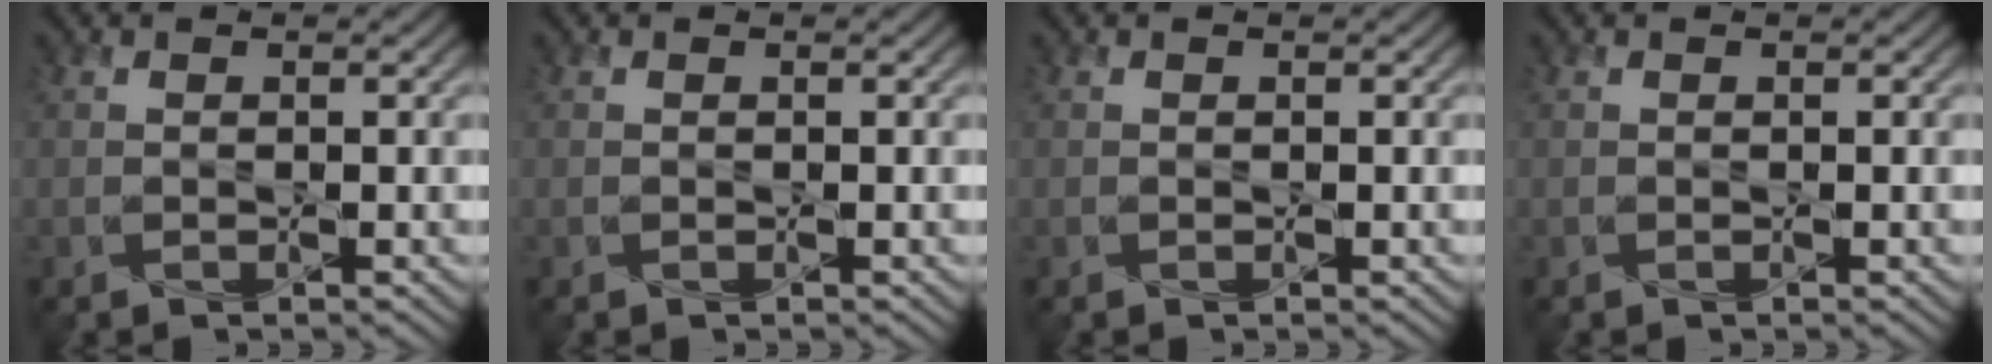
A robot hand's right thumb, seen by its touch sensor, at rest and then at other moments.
{"total": 0.0}
{"total": 0.0}
{"total": 0.0}